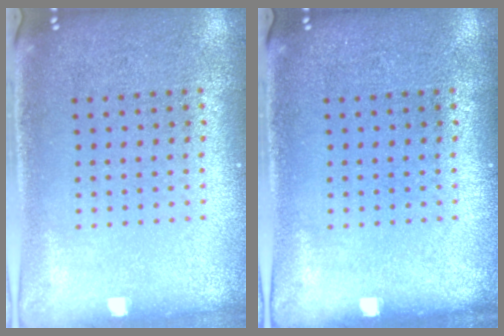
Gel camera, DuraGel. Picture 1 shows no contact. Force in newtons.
{"total": 0.0}